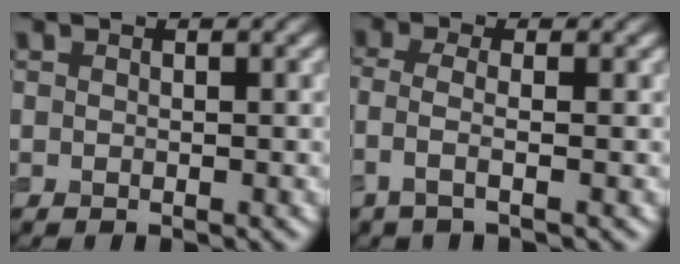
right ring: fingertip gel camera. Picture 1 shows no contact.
{"total": 2.5, "force": [-0.9, 0.7, 2.2], "torque": [-0.051, -0.003, -0.028]}